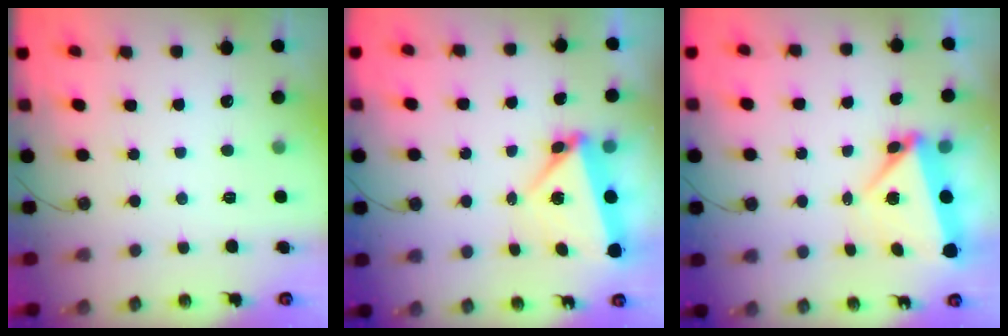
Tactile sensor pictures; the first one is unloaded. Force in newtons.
{"total": 5.7, "press": 5.2, "slide": 2.4}
{"total": 5.5, "press": 5.5, "slide": 0.7}